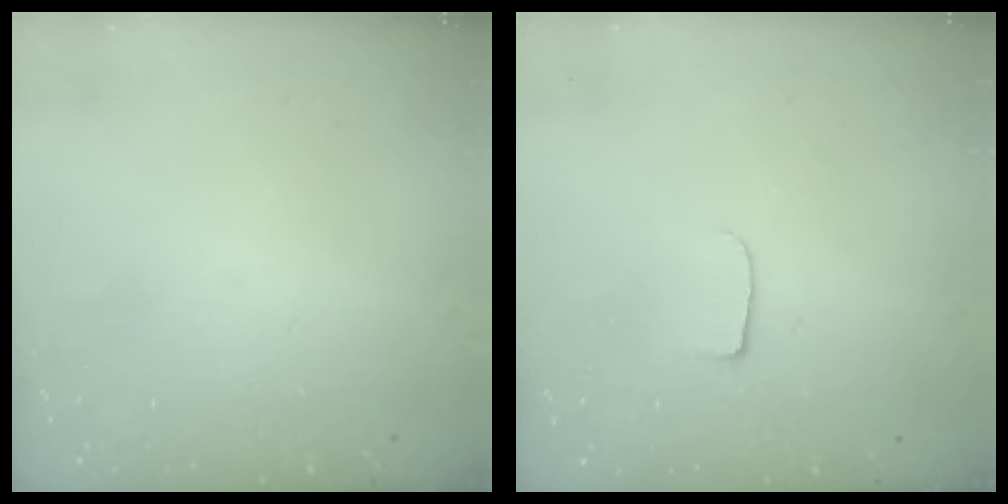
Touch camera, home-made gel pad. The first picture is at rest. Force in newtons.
{"total": 5.0, "press": 4.9, "slide": 0.6}